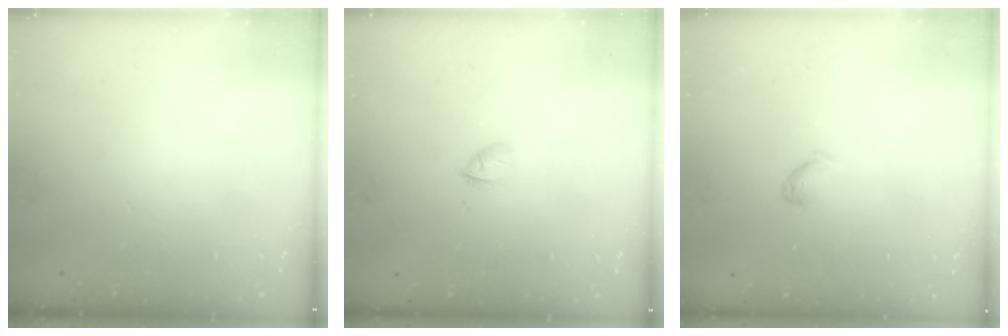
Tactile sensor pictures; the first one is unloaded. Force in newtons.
{"total": 1.7, "press": 1.6, "slide": 0.5}
{"total": 3.0, "press": 3.0, "slide": 0.4}